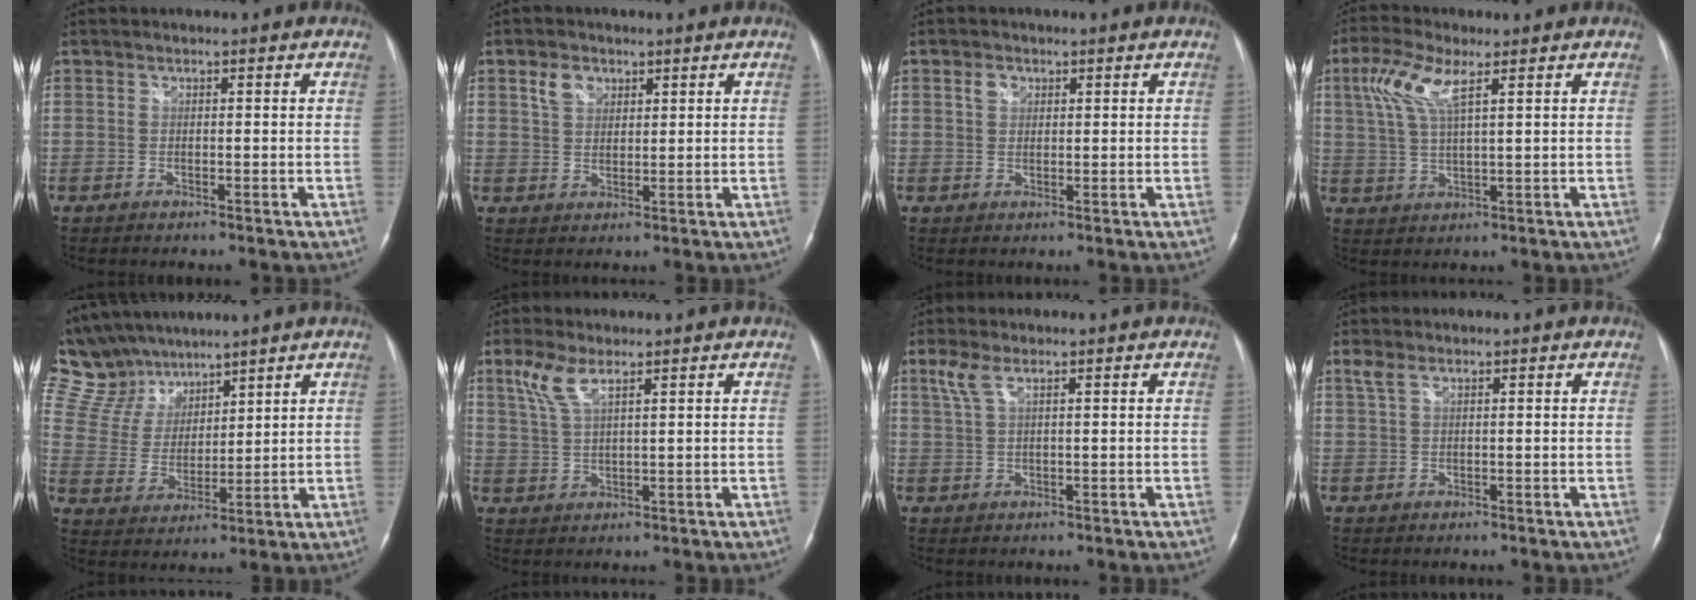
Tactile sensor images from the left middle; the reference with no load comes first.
{"total": 3.5, "force": [1.9, 2.6, 1.6], "torque": [-0.035, 0.009, 0.040]}
{"total": 2.0, "force": [0.9, 1.6, 0.8], "torque": [-0.016, 0.006, 0.015]}
{"total": 7.1, "force": [3.2, 1.4, 6.2], "torque": [-0.146, 0.014, 0.065]}
{"total": 12.0, "force": [10.4, 5.2, 2.7], "torque": [-0.066, 0.025, 0.210]}
{"total": 4.8, "force": [2.9, 1.1, 3.7], "torque": [-0.093, 0.010, 0.065]}
{"total": 2.9, "force": [1.6, 0.7, 2.3], "torque": [-0.065, 0.016, 0.039]}
{"total": 1.8, "force": [1.1, 0.6, 1.3], "torque": [-0.038, 0.019, 0.028]}